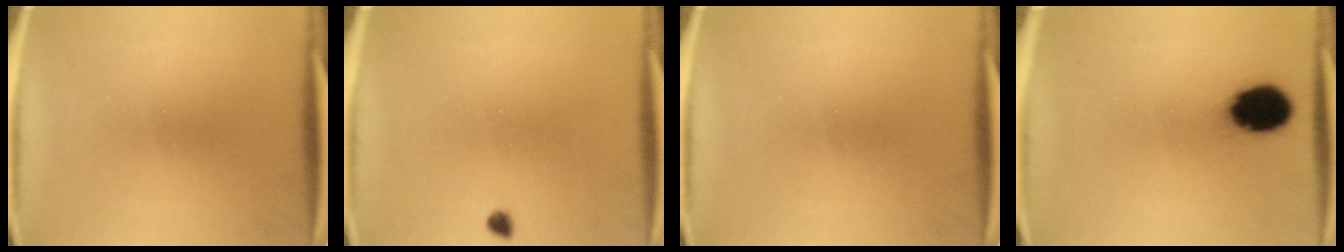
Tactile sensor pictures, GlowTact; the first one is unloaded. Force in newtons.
{"total": 1.2}
{"total": 0.0}
{"total": 11.8}